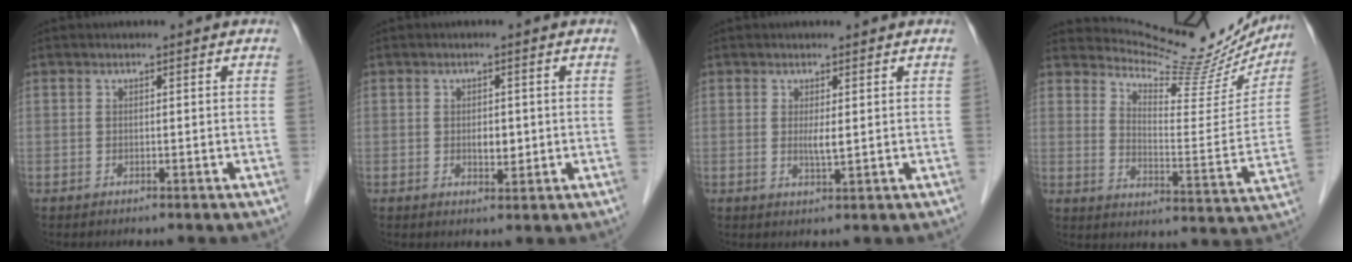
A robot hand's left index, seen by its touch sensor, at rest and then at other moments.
{"total": 2.3, "force": [-0.2, 1.3, 1.9], "torque": [-0.031, -0.004, -0.001]}
{"total": 1.9, "force": [0.1, 0.2, 1.9], "torque": [-0.037, -0.008, 0.005]}
{"total": 18.3, "force": [17.5, 3.4, 4.2], "torque": [-0.057, -0.065, 0.216]}